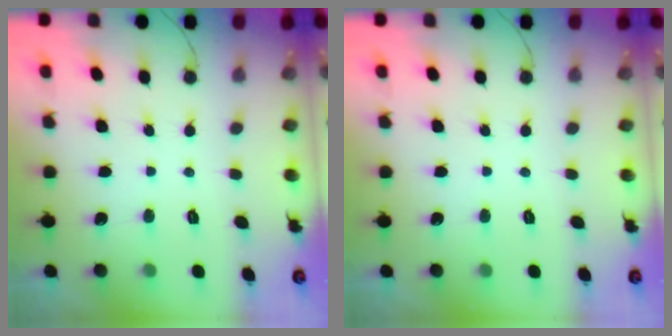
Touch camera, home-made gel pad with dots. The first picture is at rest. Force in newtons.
{"total": 0.0}